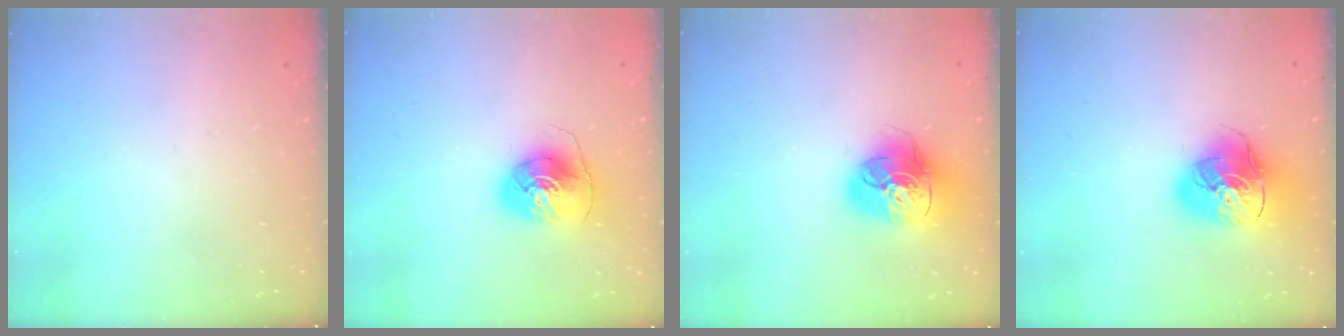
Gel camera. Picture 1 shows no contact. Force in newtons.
{"total": 8.5, "press": 8.4, "slide": 0.7}
{"total": 18.6, "press": 18.5, "slide": 2.0}
{"total": 17.4, "press": 17.2, "slide": 2.7}